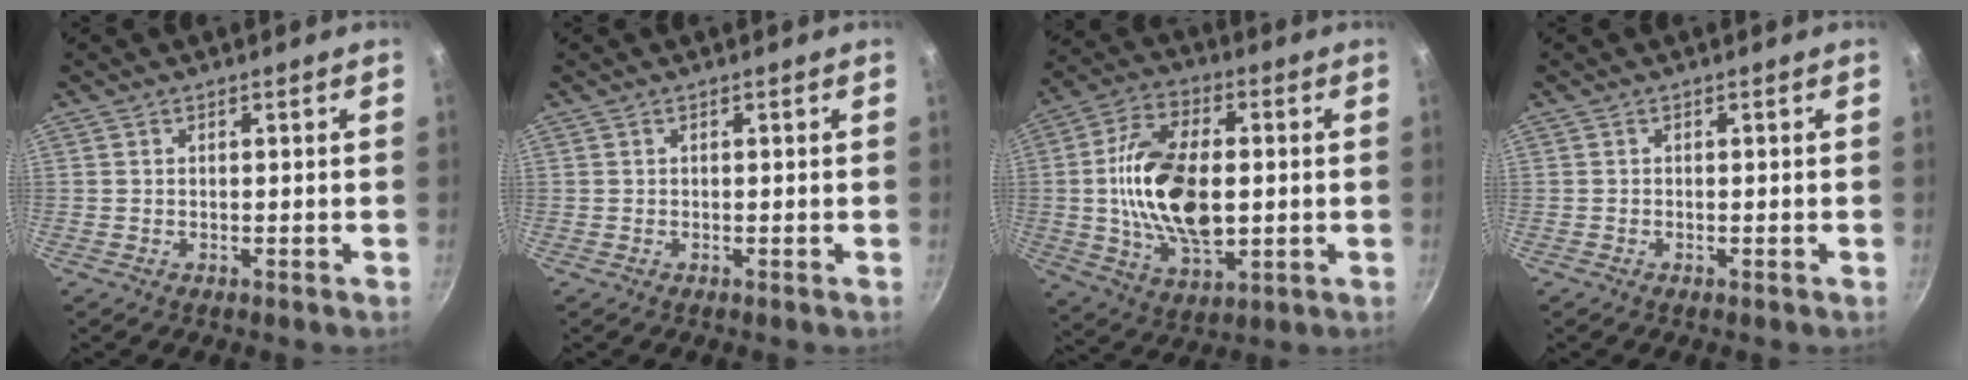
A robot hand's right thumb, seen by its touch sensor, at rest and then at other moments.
{"total": 0.0}
{"total": 19.2, "force": [0.2, 10.4, 16.1], "torque": [-0.295, 0.002, 0.008]}
{"total": 0.0}